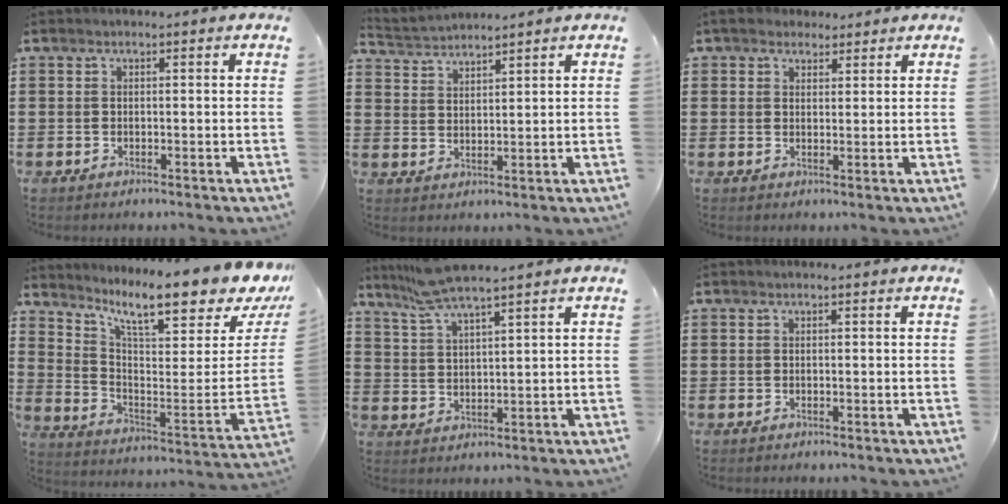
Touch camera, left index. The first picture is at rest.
{"total": 2.5, "force": [2.5, 0.0, -0.3], "torque": [-0.003, -0.008, 0.046]}
{"total": 3.6, "force": [3.0, 1.8, 0.7], "torque": [-0.026, 0.006, 0.056]}
{"total": 11.5, "force": [9.0, 1.3, 7.1], "torque": [-0.139, -0.075, 0.144]}
{"total": 7.1, "force": [5.9, 0.4, 3.8], "torque": [-0.091, -0.012, 0.111]}
{"total": 0.0}